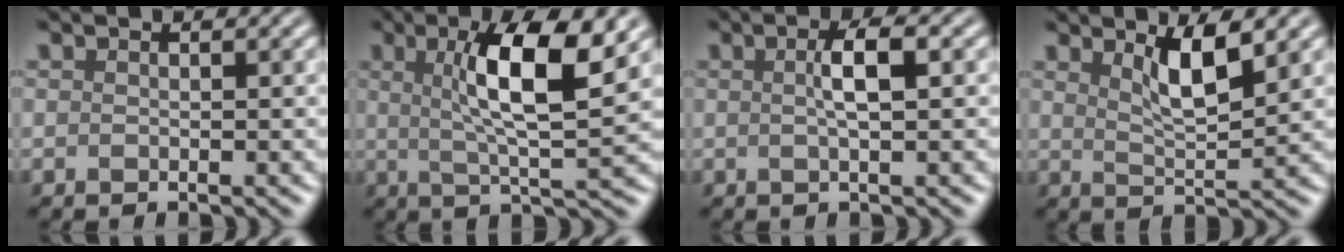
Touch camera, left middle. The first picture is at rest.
{"total": 7.9, "force": [2.0, 1.7, 7.5], "torque": [-0.120, 0.001, 0.031]}
{"total": 2.6, "force": [0.2, 0.4, 2.6], "torque": [-0.045, 0.009, -0.001]}
{"total": 3.8, "force": [1.7, 0.9, 3.2], "torque": [-0.059, -0.005, 0.031]}